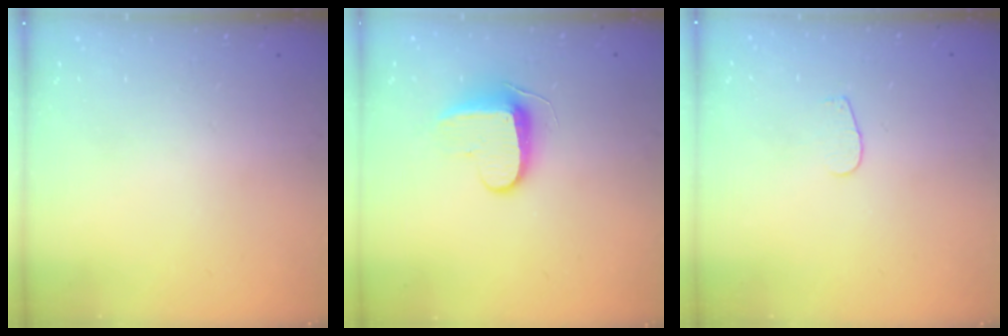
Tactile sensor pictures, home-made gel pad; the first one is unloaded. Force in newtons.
{"total": 9.1, "press": 9.1, "slide": 0.8}
{"total": 2.6, "press": 2.5, "slide": 0.3}